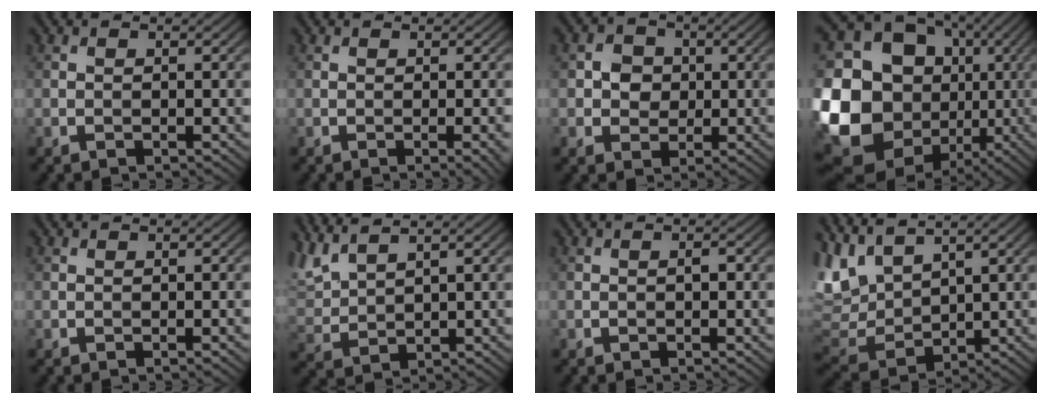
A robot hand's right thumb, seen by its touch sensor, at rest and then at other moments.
{"total": 2.2, "force": [-0.4, 0.4, 2.1], "torque": [-0.029, 0.003, -0.008]}
{"total": 3.5, "force": [0.1, 3.2, 1.4], "torque": [-0.029, 0.001, -0.007]}
{"total": 24.0, "force": [-2.3, 21.1, 11.3], "torque": [-0.284, -0.019, -0.052]}
{"total": 0.0}
{"total": 5.1, "force": [4.2, 1.2, 2.6], "torque": [-0.085, 0.012, 0.093]}
{"total": 0.7, "force": [-0.1, 0.3, 0.6], "torque": [-0.010, 0.002, -0.002]}
{"total": 8.6, "force": [5.4, 3.8, 5.5], "torque": [-0.169, 0.009, 0.111]}